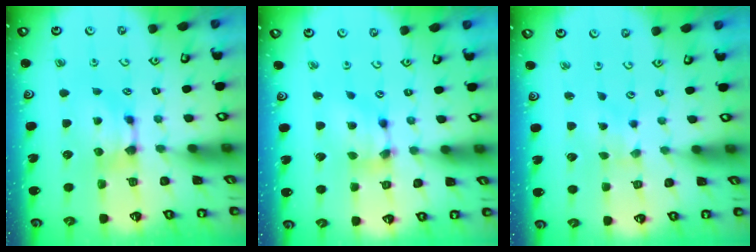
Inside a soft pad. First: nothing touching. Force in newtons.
{"total": 5.5, "press": 5.1, "slide": 2.1}
{"total": 3.8, "press": 3.7, "slide": 0.8}